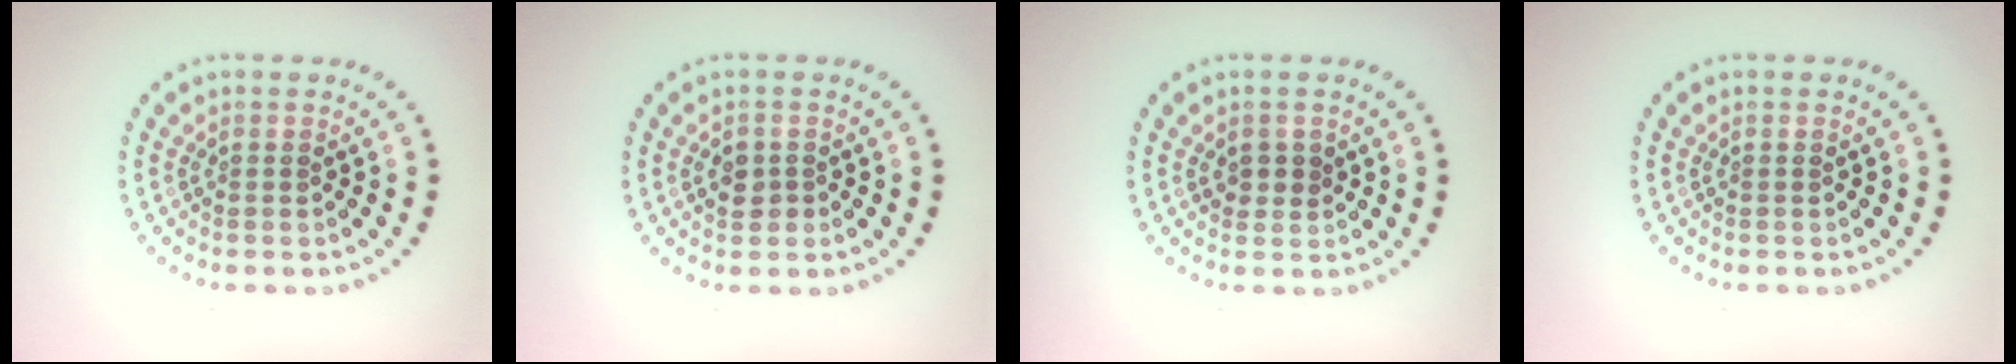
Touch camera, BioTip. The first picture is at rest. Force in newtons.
{"total": 1.7, "press": 1.6, "slide": 0.3}
{"total": 1.5, "press": 1.3, "slide": 0.7}
{"total": 0.0}